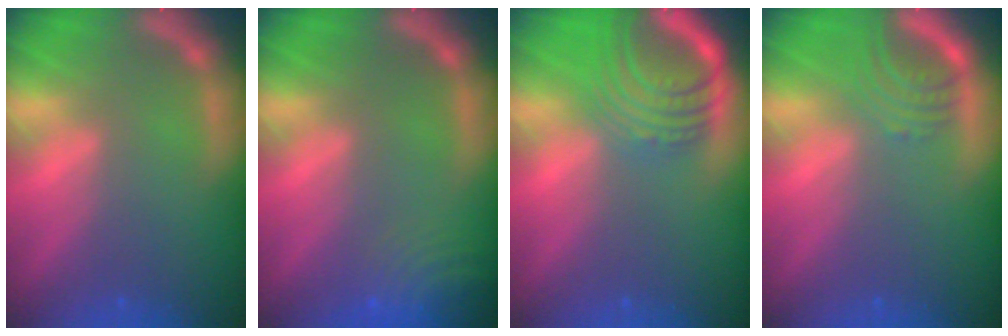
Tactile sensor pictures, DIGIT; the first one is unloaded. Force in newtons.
{"total": 7.0}
{"total": 8.1}
{"total": 3.5}